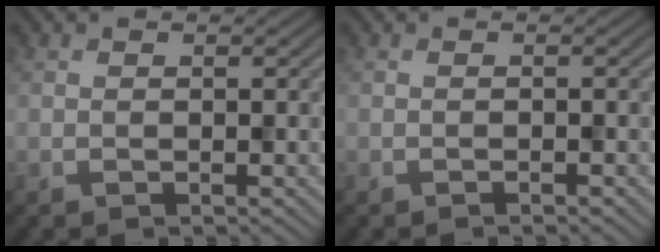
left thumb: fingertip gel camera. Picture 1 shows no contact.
{"total": 0.5, "force": [-0.5, -0.1, 0.2], "torque": [-0.003, 0.002, -0.008]}